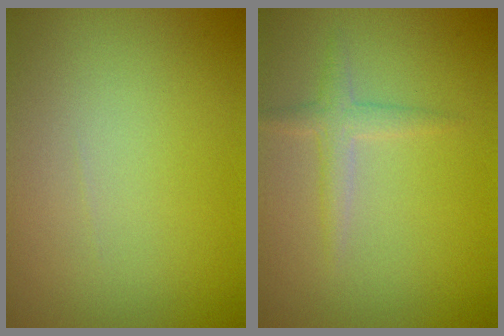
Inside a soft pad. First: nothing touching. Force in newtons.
{"total": 1.7, "press": 1.7, "slide": 0.1}